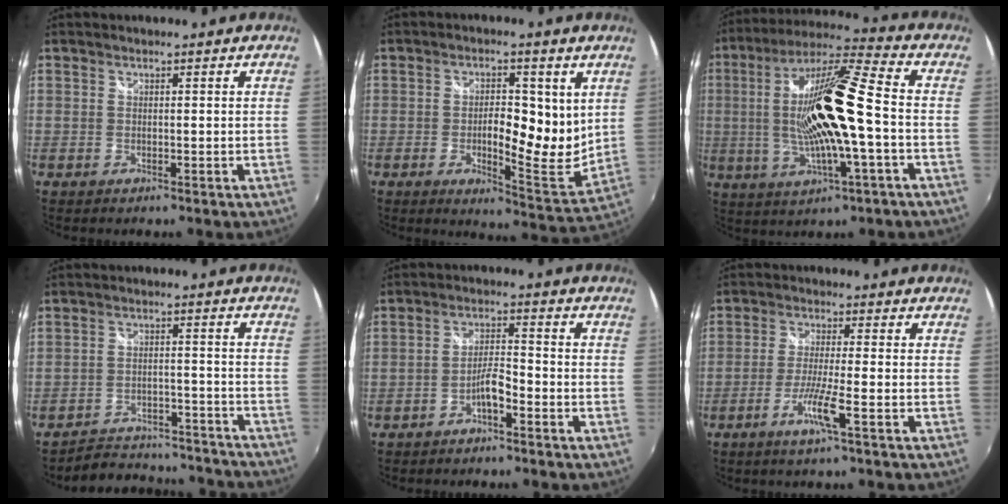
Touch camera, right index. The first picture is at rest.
{"total": 11.3, "force": [1.5, 4.7, 10.2], "torque": [-0.159, -0.015, 0.022]}
{"total": 18.2, "force": [-1.2, 1.9, 18.1], "torque": [-0.334, 0.002, -0.022]}
{"total": 17.9, "force": [-16.7, 4.9, 4.3], "torque": [-0.097, 0.029, -0.207]}
{"total": 3.6, "force": [-2.6, 0.6, 2.4], "torque": [-0.052, 0.010, -0.044]}
{"total": 5.9, "force": [-3.0, -0.7, 5.0], "torque": [-0.108, -0.009, -0.059]}